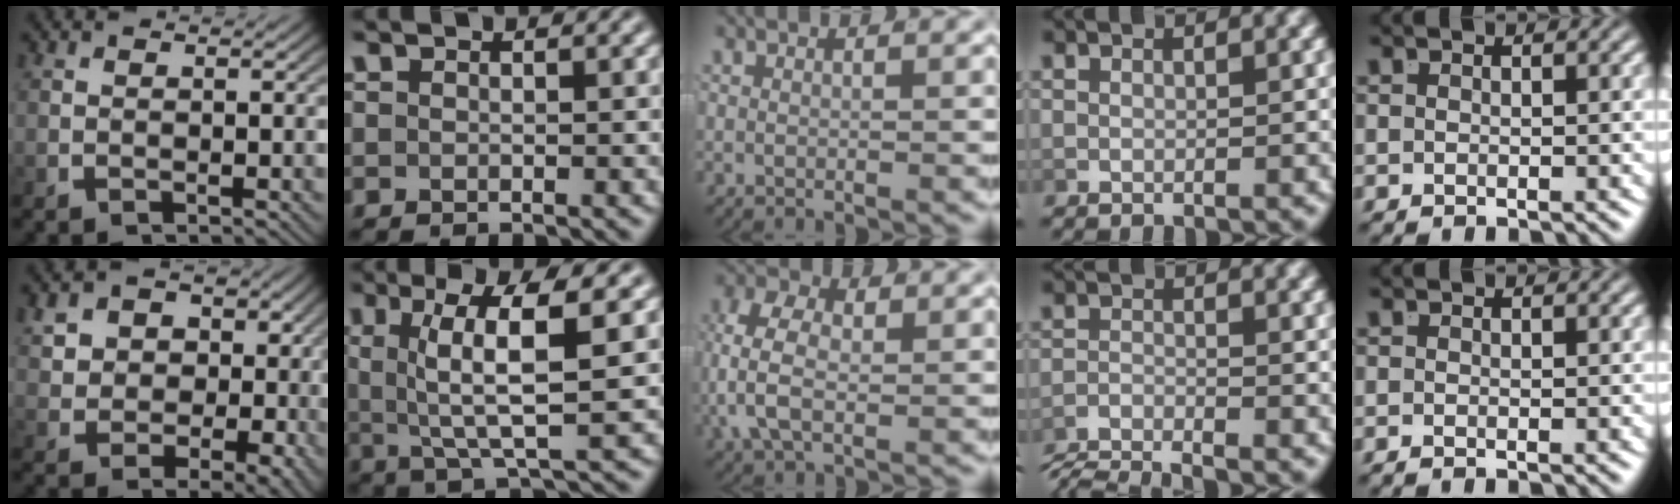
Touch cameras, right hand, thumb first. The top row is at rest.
{"thumb": {"total": 10.0, "force": [2.1, 7.7, 5.9], "torque": [-0.112, -0.029, 0.043]}, "index": {"total": 6.4, "force": [1.5, 1.4, 6.1], "torque": [-0.096, -0.003, 0.031]}, "middle": {"total": 5.5, "force": [0.1, 3.5, 4.2], "torque": [-0.105, -0.012, 0.005]}, "ring": {"total": 5.6, "force": [-5.3, 1.3, 1.2], "torque": [-0.018, -0.020, -0.084]}, "little": {"total": 0.6, "force": [-0.5, -0.3, 0.1], "torque": [0.002, -0.004, -0.006]}}